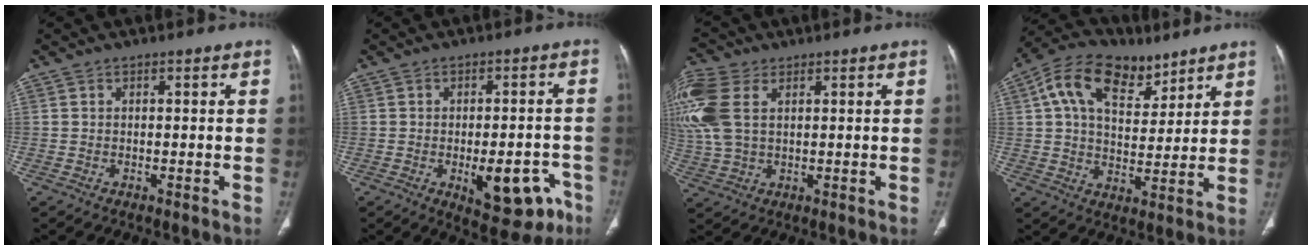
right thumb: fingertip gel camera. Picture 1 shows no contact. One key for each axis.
{"total": 12.0, "fx": -5.1, "fy": 5.7, "fz": 9.3, "tx": -0.091, "ty": 0.025, "tz": -0.055}
{"total": 13.8, "fx": 4.3, "fy": 8.6, "fz": 9.9, "tx": -0.268, "ty": 0.008, "tz": 0.088}
{"total": 15.5, "fx": 8.1, "fy": 9.3, "fz": 9.4, "tx": -0.137, "ty": -0.009, "tz": 0.140}